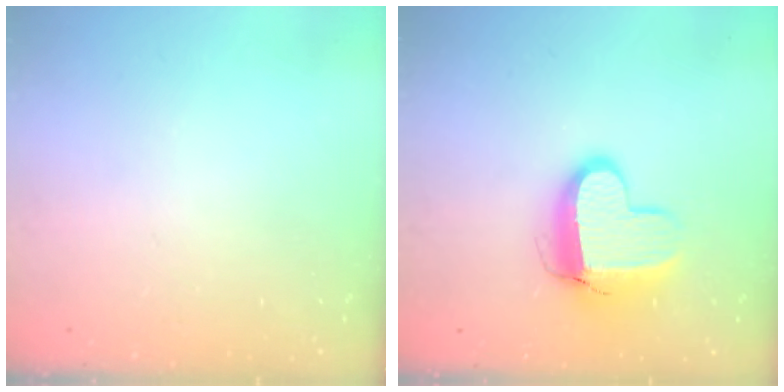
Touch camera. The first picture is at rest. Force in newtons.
{"total": 11.6, "press": 11.6, "slide": 0.6}